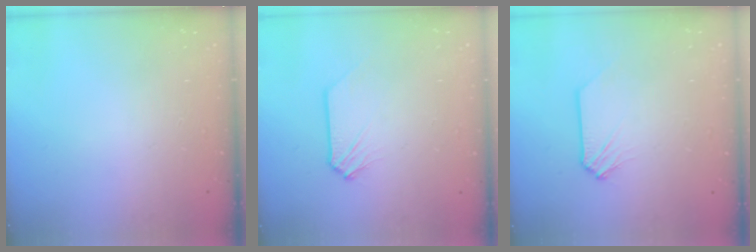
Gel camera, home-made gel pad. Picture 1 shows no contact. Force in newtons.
{"total": 0.0}
{"total": 0.0}